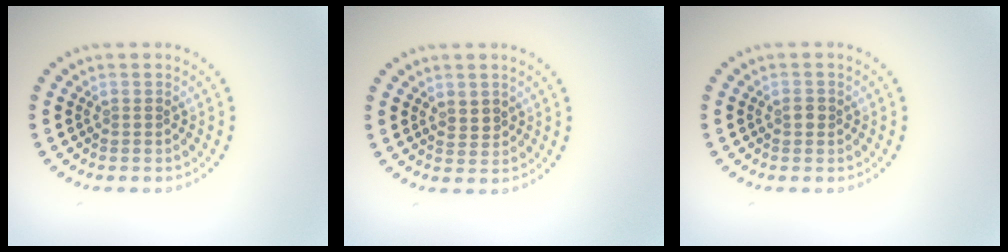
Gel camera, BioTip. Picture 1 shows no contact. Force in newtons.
{"total": 1.2, "press": 1.0, "slide": 0.5}
{"total": 0.8, "press": 0.8, "slide": 0.2}